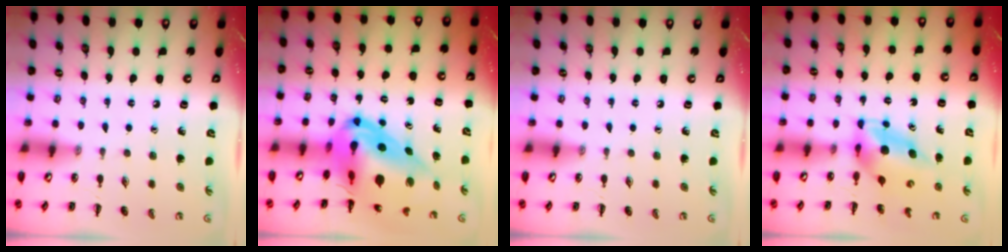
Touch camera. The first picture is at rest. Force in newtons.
{"total": 16.9, "press": 16.1, "slide": 5.3}
{"total": 0.0}
{"total": 5.4, "press": 5.3, "slide": 1.0}